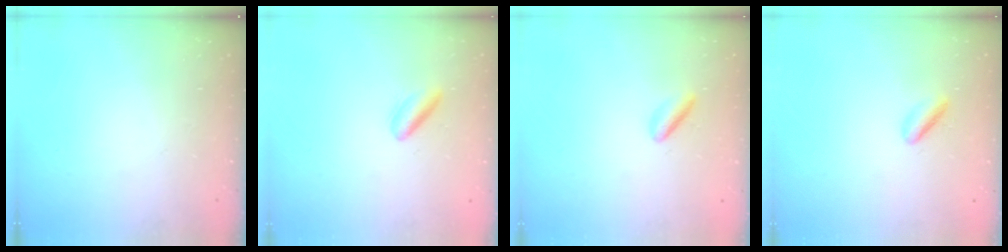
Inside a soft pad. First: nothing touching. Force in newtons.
{"total": 3.6, "press": 3.5, "slide": 1.0}
{"total": 2.5, "press": 2.5, "slide": 0.6}
{"total": 3.4, "press": 3.4, "slide": 0.5}